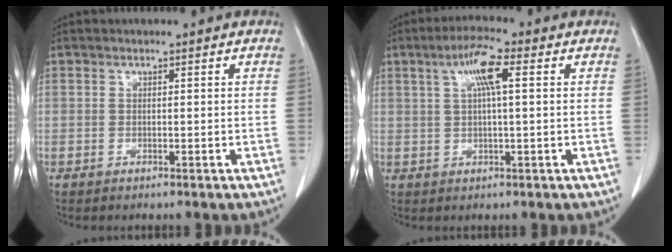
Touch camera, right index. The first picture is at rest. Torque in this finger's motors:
{"motor_torque": [0.38, 0.09, 0.17, 0.09]}